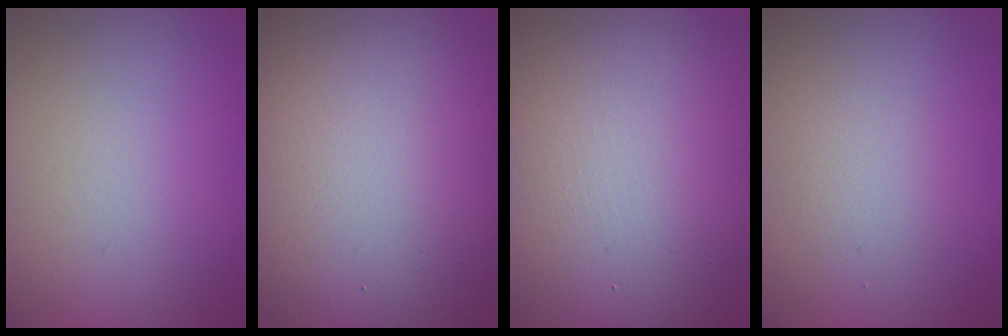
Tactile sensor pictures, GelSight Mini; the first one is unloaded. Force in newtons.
{"total": 18.1, "press": 18.1, "slide": 1.5}
{"total": 16.6, "press": 16.6, "slide": 0.8}
{"total": 1.7, "press": 1.7, "slide": 0.1}